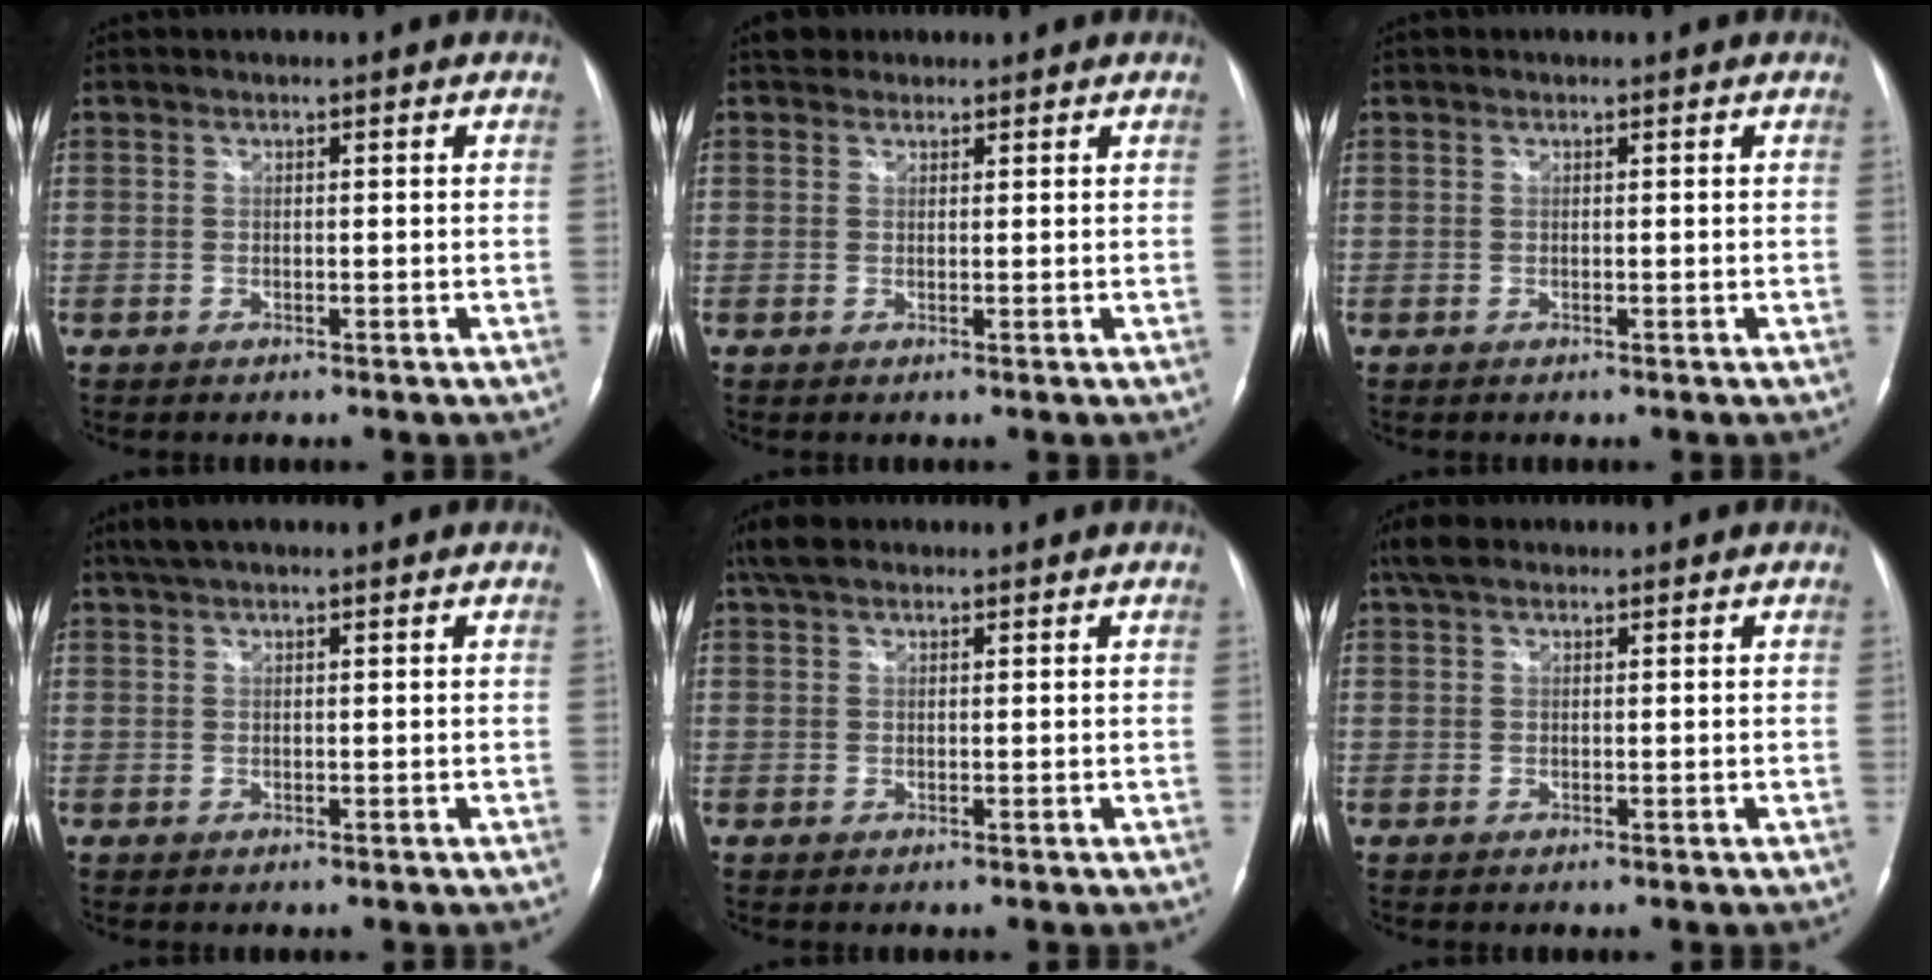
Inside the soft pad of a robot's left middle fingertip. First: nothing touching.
{"total": 2.2, "force": [1.7, 1.3, 0.1], "torque": [0.000, 0.015, 0.025]}
{"total": 0.0}
{"total": 3.5, "force": [2.7, 0.8, 2.2], "torque": [-0.044, 0.027, 0.049]}
{"total": 3.4, "force": [2.5, 1.7, 1.6], "torque": [-0.039, 0.025, 0.047]}
{"total": 3.1, "force": [2.2, 1.5, 1.6], "torque": [-0.039, 0.026, 0.042]}